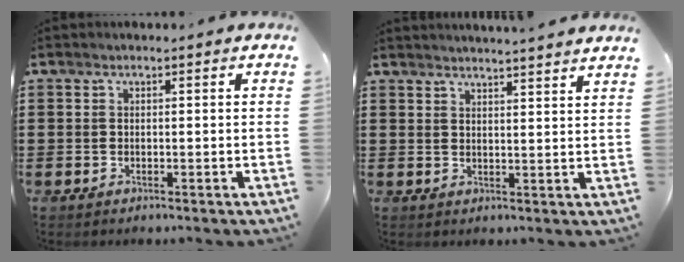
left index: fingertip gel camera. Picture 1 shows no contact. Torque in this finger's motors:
{"motor_torque": [1.60, -0.54, 0.77, 0.16]}